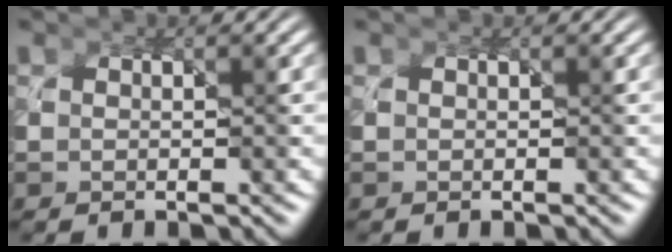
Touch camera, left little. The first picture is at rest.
{"total": 0.0}